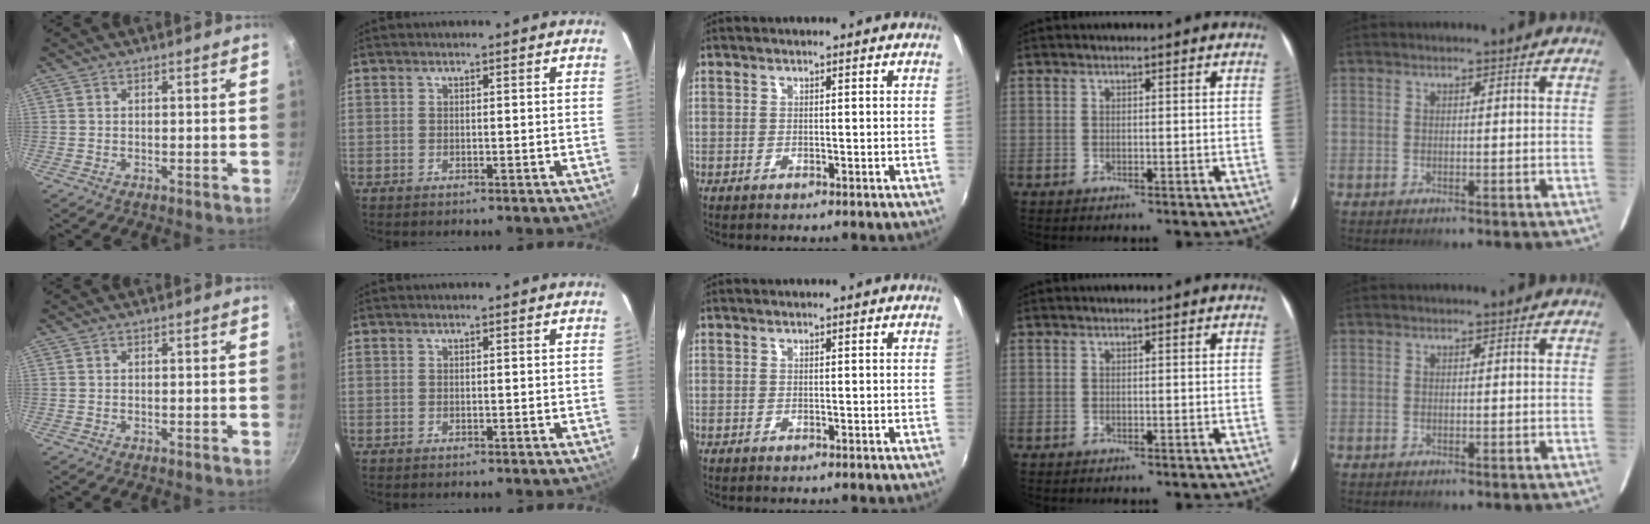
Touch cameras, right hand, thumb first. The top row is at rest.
{}